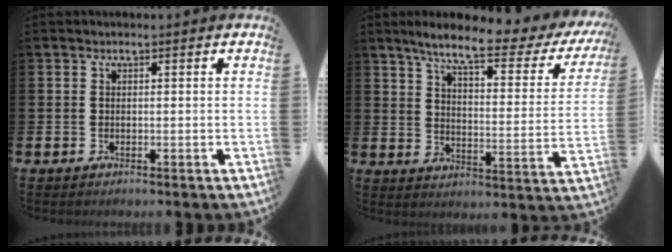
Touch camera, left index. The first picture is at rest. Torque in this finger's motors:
{"motor_torque": [1.11, -1.02, 0.80, 0.21]}